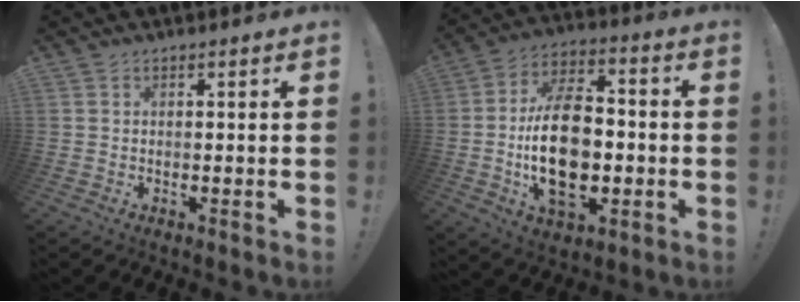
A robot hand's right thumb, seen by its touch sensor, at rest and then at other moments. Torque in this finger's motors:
{"motor_torque": [2.33, 2.68, 1.55, -1.22, 0.73]}